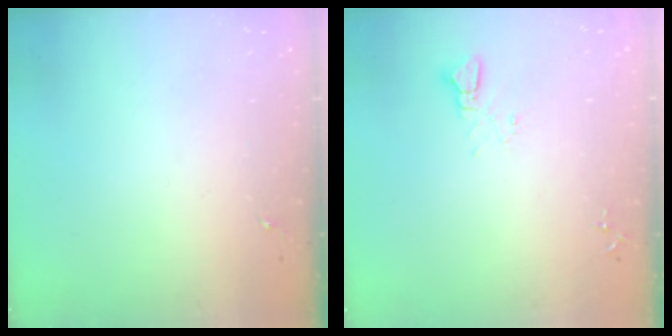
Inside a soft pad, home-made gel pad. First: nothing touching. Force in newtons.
{"total": 3.4, "press": 3.4, "slide": 0.4}